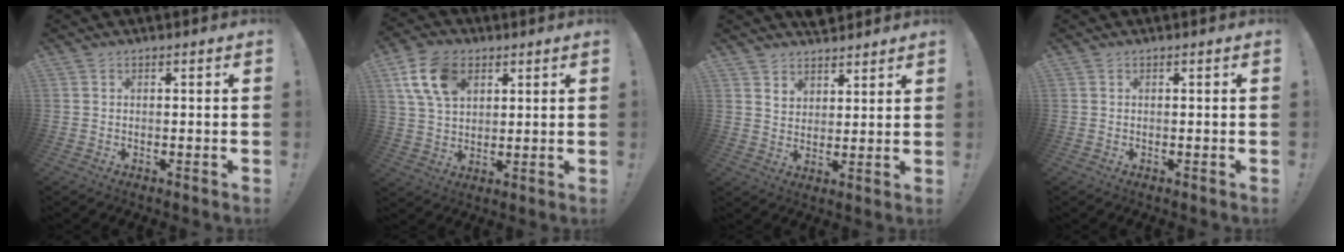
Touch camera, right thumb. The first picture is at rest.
{"total": 13.1, "force": [5.6, 8.9, 7.8], "torque": [-0.138, -0.005, 0.110]}
{"total": 5.4, "force": [4.5, 3.0, 0.1], "torque": [0.004, -0.037, 0.083]}
{"total": 0.0}